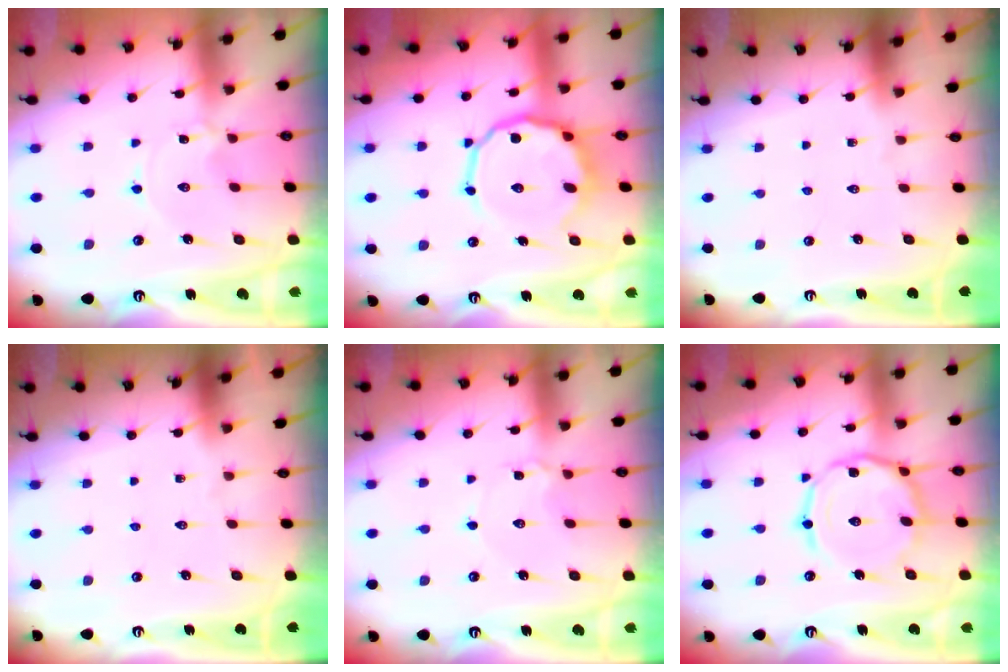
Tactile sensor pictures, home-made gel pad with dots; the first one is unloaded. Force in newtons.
{"total": 12.4, "press": 12.1, "slide": 2.6}
{"total": 0.0}
{"total": 0.0}
{"total": 3.2, "press": 3.2, "slide": 0.3}
{"total": 11.4, "press": 11.4, "slide": 0.7}